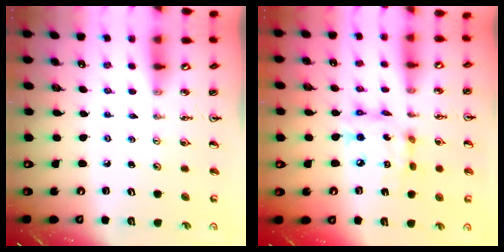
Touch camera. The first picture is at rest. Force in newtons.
{"total": 11.7, "press": 11.7, "slide": 0.8}